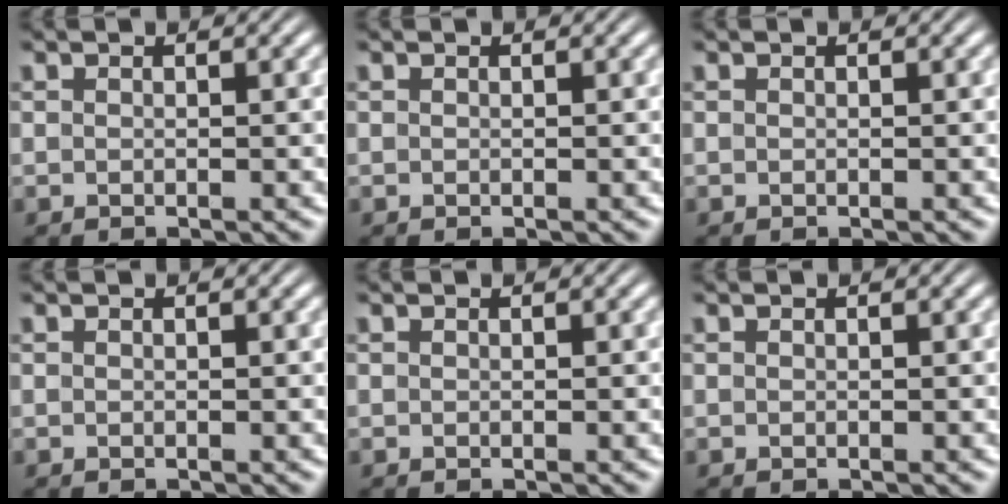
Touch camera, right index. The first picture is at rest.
{"total": 0.0}
{"total": 0.0}
{"total": 0.0}
{"total": 0.0}
{"total": 0.0}